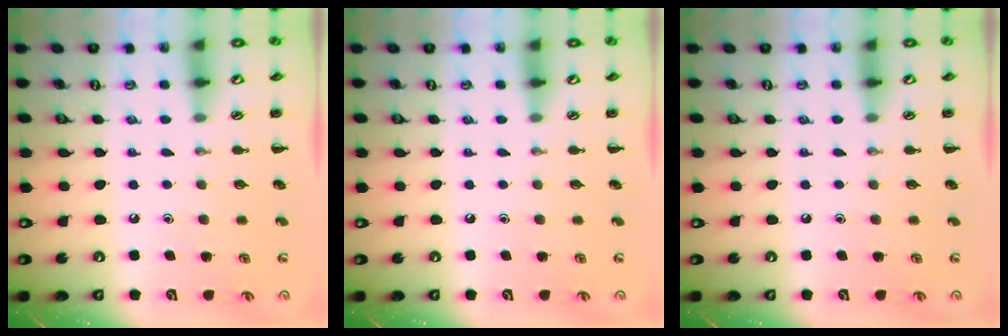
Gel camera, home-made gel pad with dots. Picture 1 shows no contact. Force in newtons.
{"total": 0.0}
{"total": 0.0}